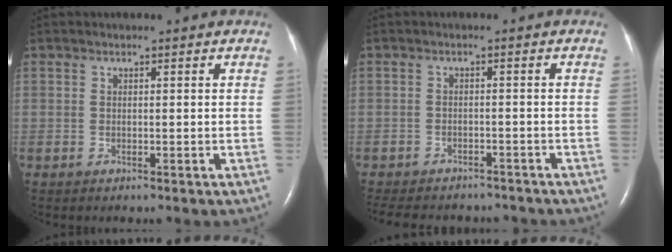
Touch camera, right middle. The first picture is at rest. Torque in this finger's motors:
{"motor_torque": [0.26, -0.36, 0.10, 0.07]}